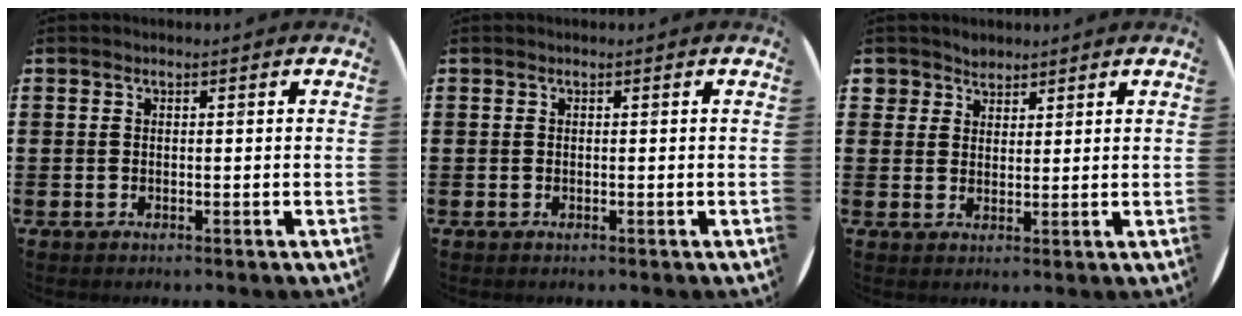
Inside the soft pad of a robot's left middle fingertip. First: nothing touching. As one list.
[{"total": 0.0}, {"total": 2.6, "force": [2.2, 1.4, -0.1], "torque": [0.002, 0.004, 0.043]}]